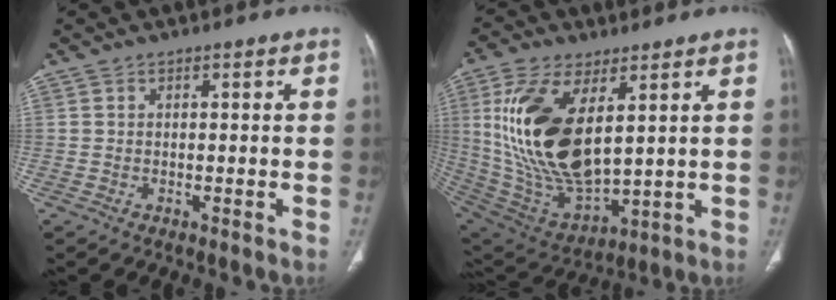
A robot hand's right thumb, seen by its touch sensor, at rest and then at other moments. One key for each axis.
{"total": 21.6, "fx": 5.5, "fy": 10.4, "fz": 18.1, "tx": -0.358, "ty": -0.031, "tz": 0.119}